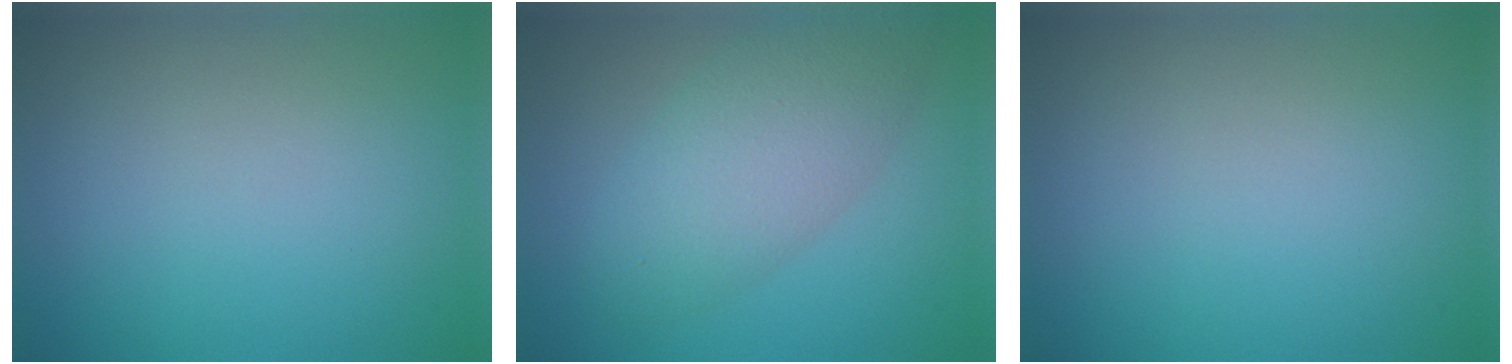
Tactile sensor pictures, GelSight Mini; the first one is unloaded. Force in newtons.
{"total": 5.4, "press": 5.3, "slide": 0.2}
{"total": 0.0}